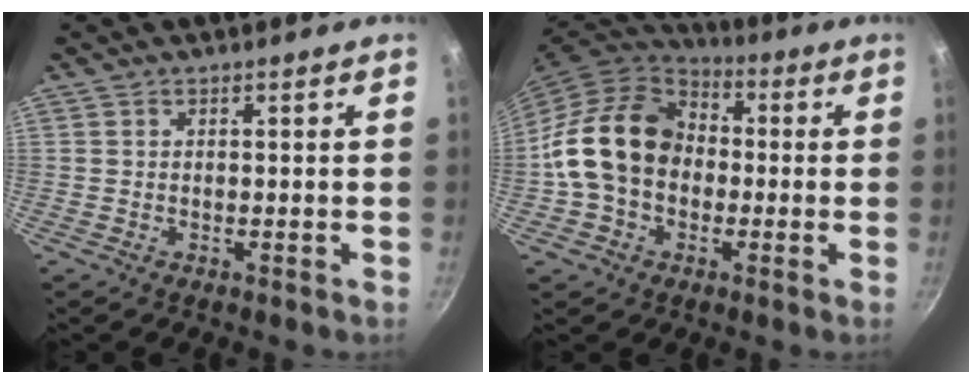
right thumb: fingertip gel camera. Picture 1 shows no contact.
{"total": 17.2, "force": [-0.5, 13.4, 10.8], "torque": [-0.165, 0.038, -0.020]}